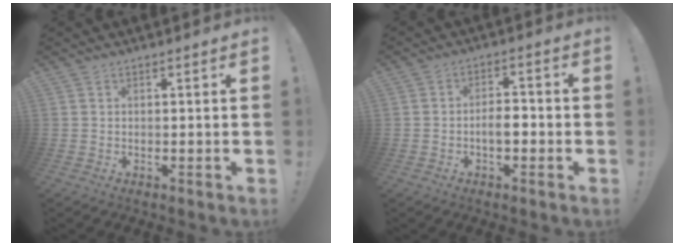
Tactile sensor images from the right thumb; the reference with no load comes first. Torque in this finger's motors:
{"motor_torque": [0.26, 0.18, 0.30, -0.15, 0.15]}